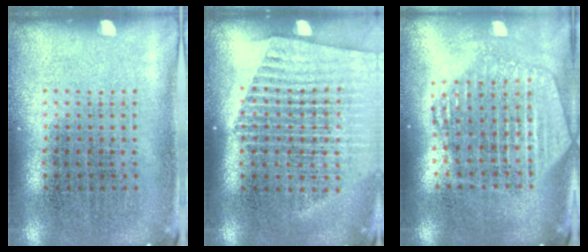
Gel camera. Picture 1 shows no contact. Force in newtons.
{"total": 1.6, "press": 1.5, "slide": 0.5}
{"total": 2.3, "press": 2.0, "slide": 1.1}